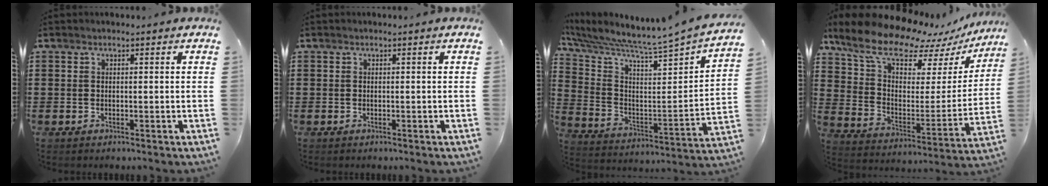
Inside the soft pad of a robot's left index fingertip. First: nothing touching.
{"total": 0.0}
{"total": 5.0, "force": [4.7, -1.0, 1.3], "torque": [-0.056, -0.069, 0.065]}
{"total": 11.7, "force": [9.8, 4.1, 4.9], "torque": [-0.122, -0.073, 0.165]}